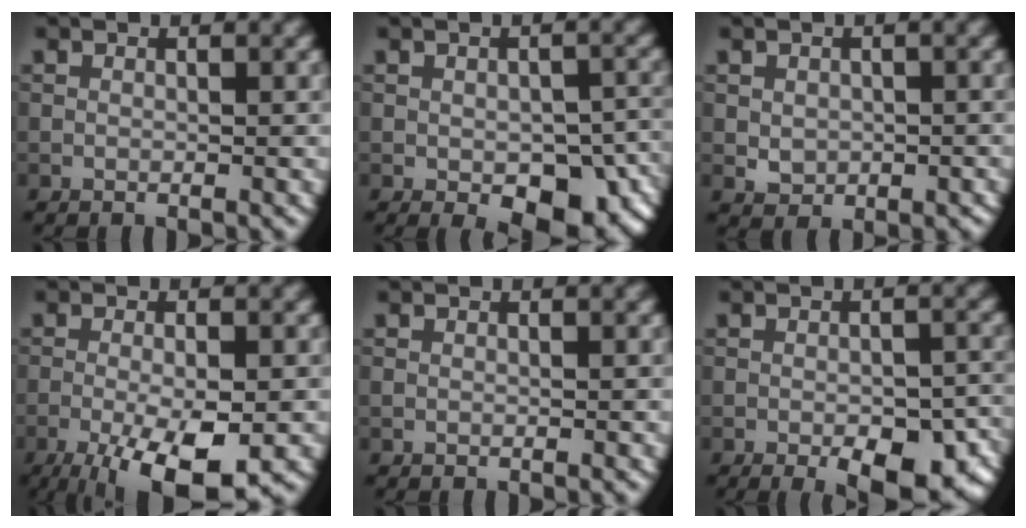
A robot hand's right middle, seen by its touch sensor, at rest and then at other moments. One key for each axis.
{"total": 9.1, "fx": -3.6, "fy": 4.7, "fz": 7.0, "tx": -0.094, "ty": -0.025, "tz": -0.032}
{"total": 2.1, "fx": -0.1, "fy": 1.7, "fz": 1.1, "tx": -0.017, "ty": -0.005, "tz": -0.001}
{"total": 8.7, "fx": -3.9, "fy": 2.6, "fz": 7.3, "tx": -0.129, "ty": -0.012, "tz": -0.061}
{"total": 0.0}
{"total": 8.5, "fx": -3.9, "fy": 3.5, "fz": 6.7, "tx": -0.083, "ty": -0.011, "tz": -0.041}